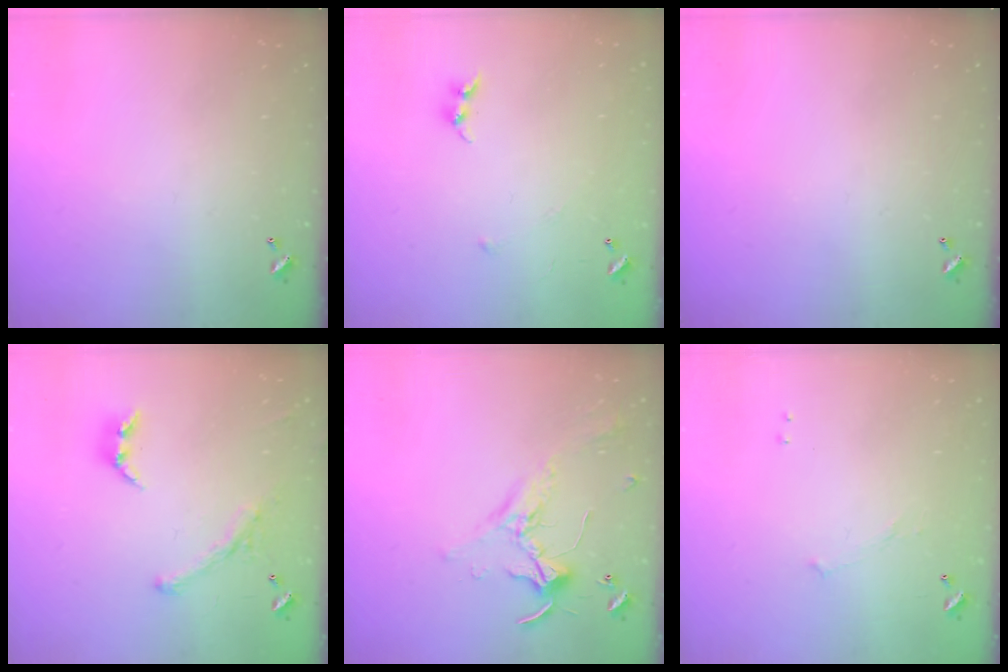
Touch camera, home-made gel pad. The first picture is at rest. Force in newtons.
{"total": 6.1, "press": 6.1, "slide": 0.5}
{"total": 0.0}
{"total": 2.4, "press": 2.0, "slide": 1.3}
{"total": 1.8, "press": 1.8, "slide": 0.2}
{"total": 6.6, "press": 6.5, "slide": 0.7}